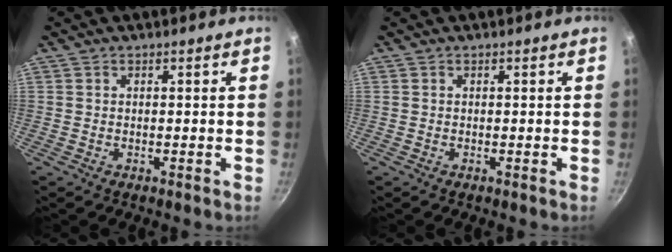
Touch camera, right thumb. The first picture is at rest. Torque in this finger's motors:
{"motor_torque": [-0.42, 0.16, 0.04, -0.84, -0.02]}